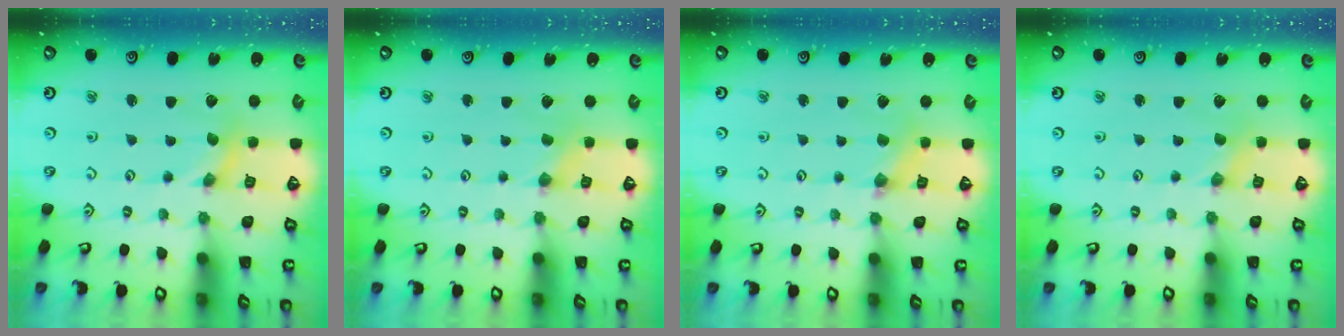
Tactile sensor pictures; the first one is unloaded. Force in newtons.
{"total": 0.0}
{"total": 2.0, "press": 2.0, "slide": 0.4}
{"total": 0.0}